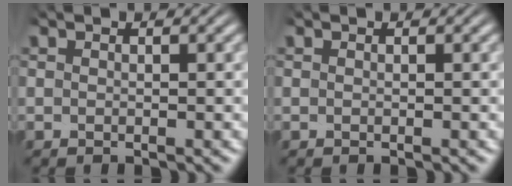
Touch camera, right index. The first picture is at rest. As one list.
[{"total": 0.0}]